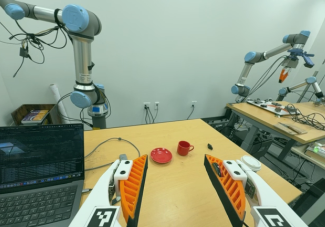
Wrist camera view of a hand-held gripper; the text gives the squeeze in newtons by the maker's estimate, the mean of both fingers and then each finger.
{"total": 0.0}